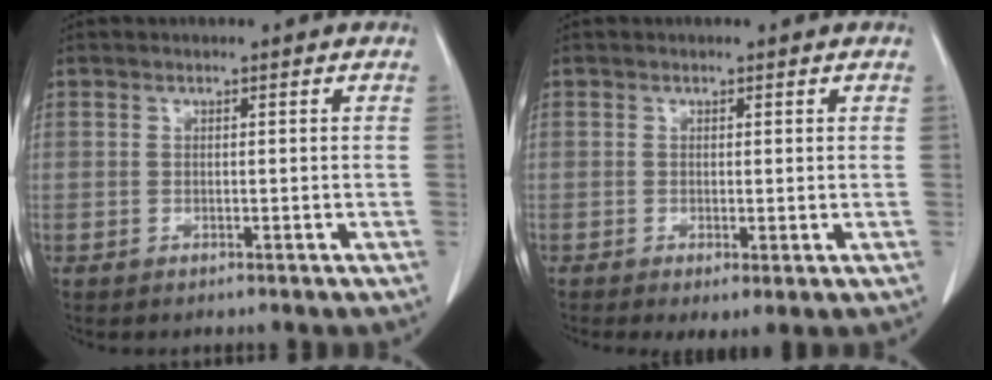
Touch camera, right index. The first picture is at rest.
{"total": 2.2, "force": [-0.4, 0.6, 2.1], "torque": [-0.035, -0.010, -0.002]}